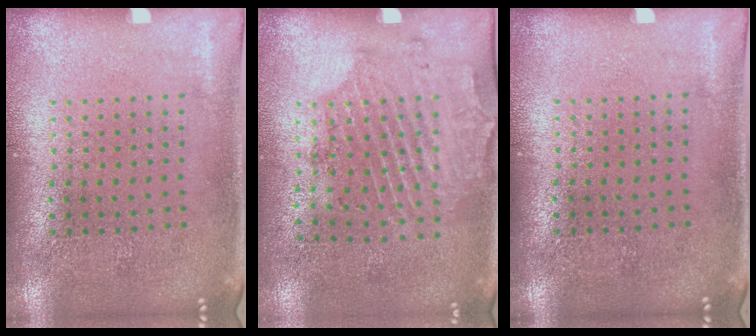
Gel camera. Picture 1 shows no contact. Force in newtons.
{"total": 1.7, "press": 1.2, "slide": 1.1}
{"total": 0.0}